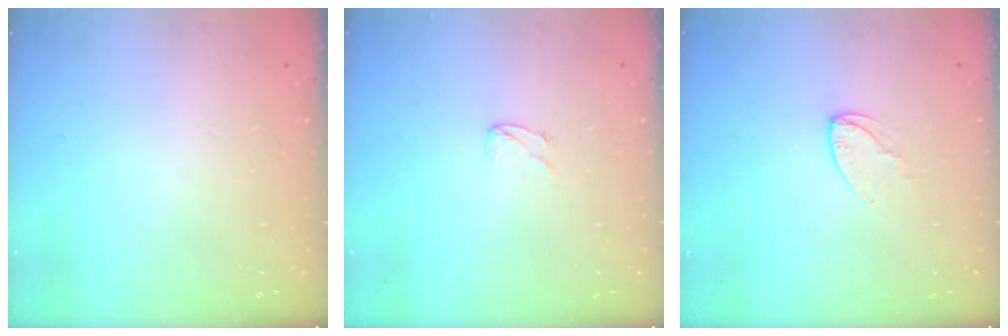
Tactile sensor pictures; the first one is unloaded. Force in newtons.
{"total": 3.0, "press": 3.0, "slide": 0.3}
{"total": 3.3, "press": 3.3, "slide": 0.2}